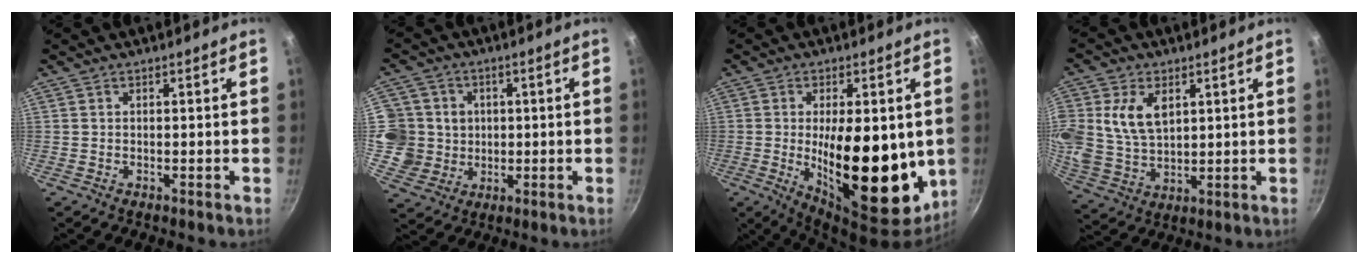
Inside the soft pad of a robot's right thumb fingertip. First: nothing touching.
{"total": 10.6, "force": [1.2, 10.2, 2.6], "torque": [-0.018, -0.001, 0.022]}
{"total": 20.8, "force": [-1.2, 9.0, 18.7], "torque": [-0.259, -0.026, -0.009]}
{"total": 11.8, "force": [3.4, 7.9, 8.0], "torque": [-0.147, -0.017, 0.072]}